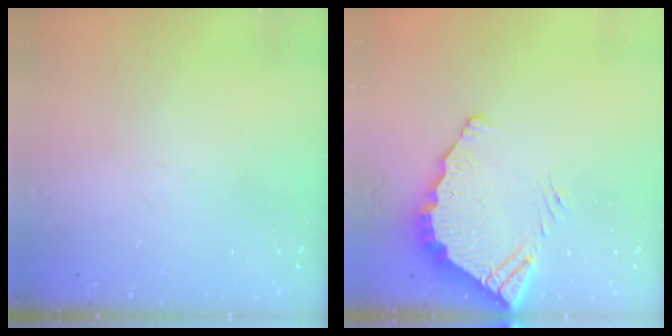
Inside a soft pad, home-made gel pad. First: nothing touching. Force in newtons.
{"total": 4.8, "press": 4.8, "slide": 0.3}